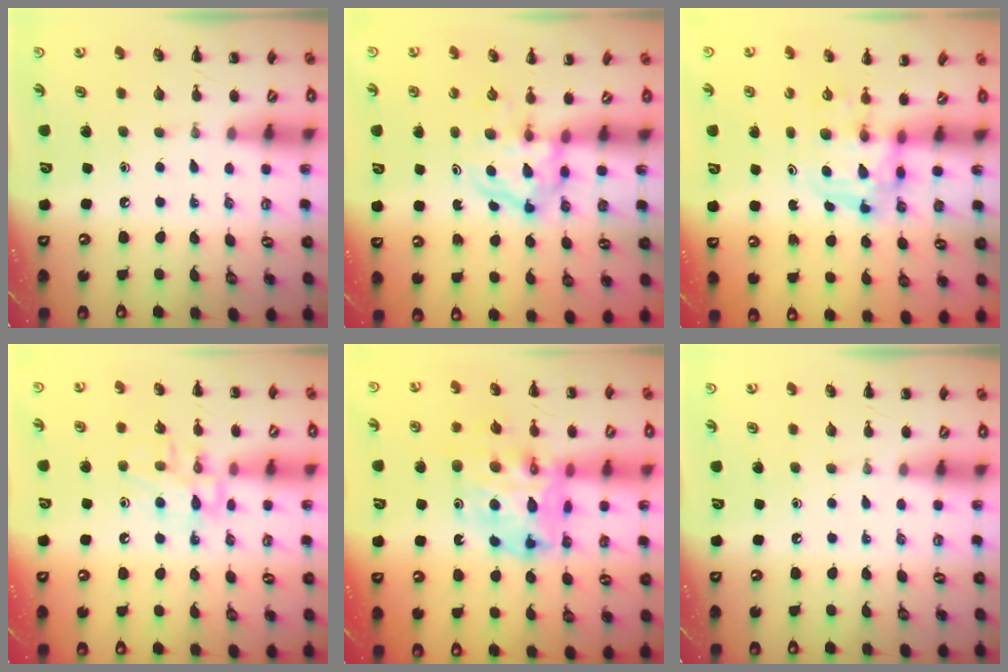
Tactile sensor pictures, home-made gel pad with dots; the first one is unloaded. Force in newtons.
{"total": 3.8, "press": 3.7, "slide": 0.4}
{"total": 3.4, "press": 3.4, "slide": 0.6}
{"total": 10.6, "press": 10.6, "slide": 0.6}
{"total": 14.7, "press": 14.1, "slide": 4.3}
{"total": 0.0}